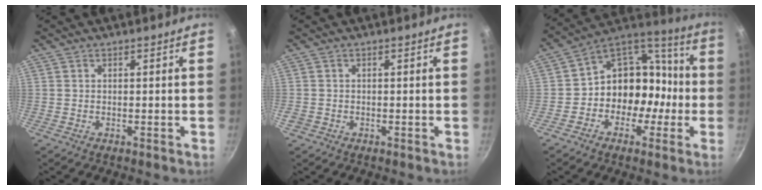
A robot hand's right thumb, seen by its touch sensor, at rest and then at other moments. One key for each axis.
{"total": 1.2, "fx": -0.5, "fy": 1.0, "fz": 0.3, "tx": -0.007, "ty": 0.001, "tz": -0.006}
{"total": 14.3, "fx": -3.2, "fy": 12.0, "fz": 7.1, "tx": -0.042, "ty": 0.077, "tz": -0.059}